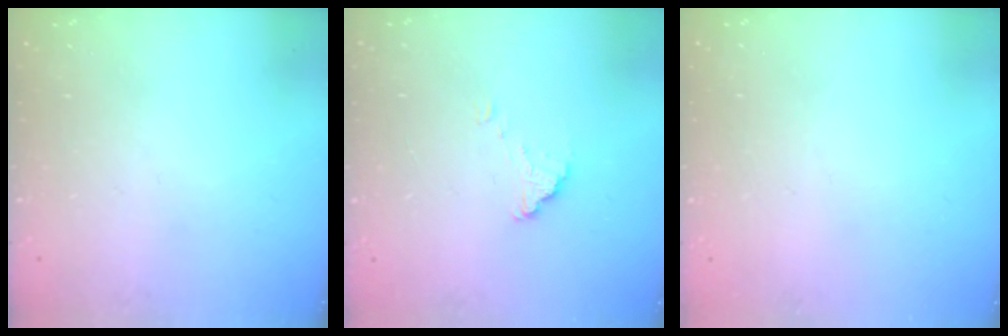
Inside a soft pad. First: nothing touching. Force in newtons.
{"total": 1.5, "press": 1.5, "slide": 0.1}
{"total": 2.2, "press": 2.2, "slide": 0.1}